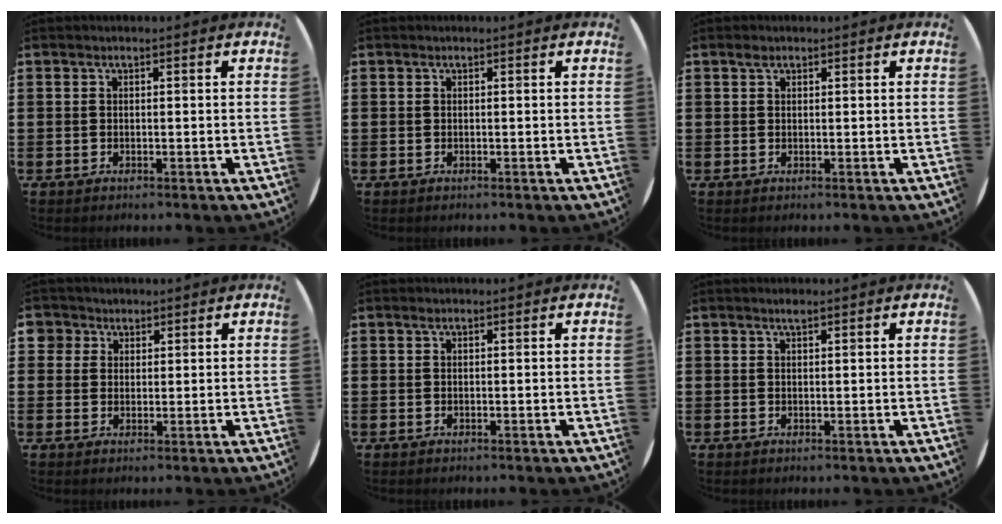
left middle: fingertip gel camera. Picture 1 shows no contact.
{"total": 0.0}
{"total": 0.7, "force": [0.5, 0.4, 0.4], "torque": [0.000, 0.001, 0.007]}
{"total": 2.6, "force": [1.7, 1.9, 0.0], "torque": [0.001, 0.005, 0.032]}
{"total": 0.0}
{"total": 1.1, "force": [1.0, 0.4, 0.1], "torque": [0.004, -0.002, 0.018]}